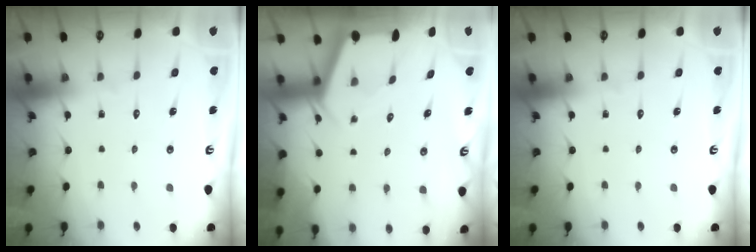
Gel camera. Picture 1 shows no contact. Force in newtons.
{"total": 2.5, "press": 2.5, "slide": 0.3}
{"total": 0.0}